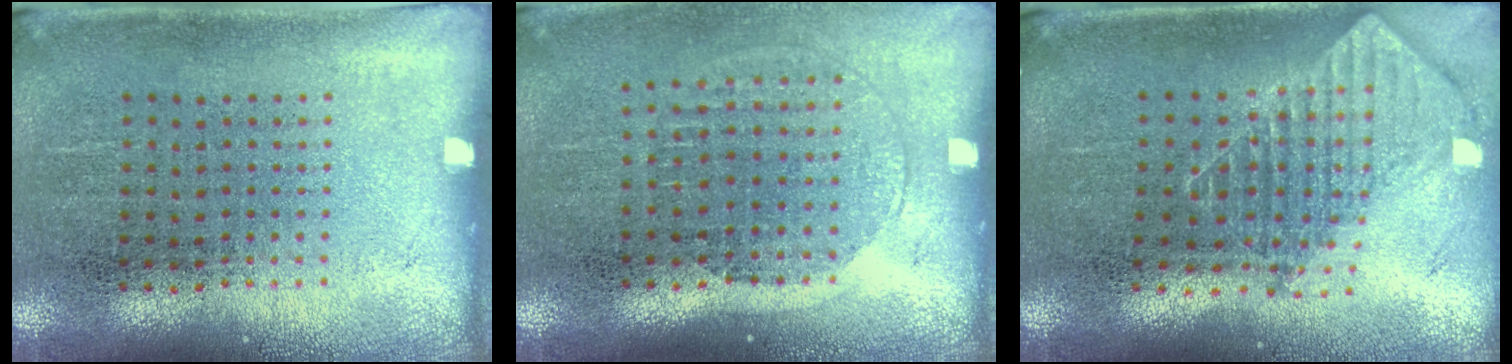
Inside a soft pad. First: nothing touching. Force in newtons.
{"total": 1.5, "press": 1.3, "slide": 0.7}
{"total": 1.8, "press": 1.5, "slide": 1.1}